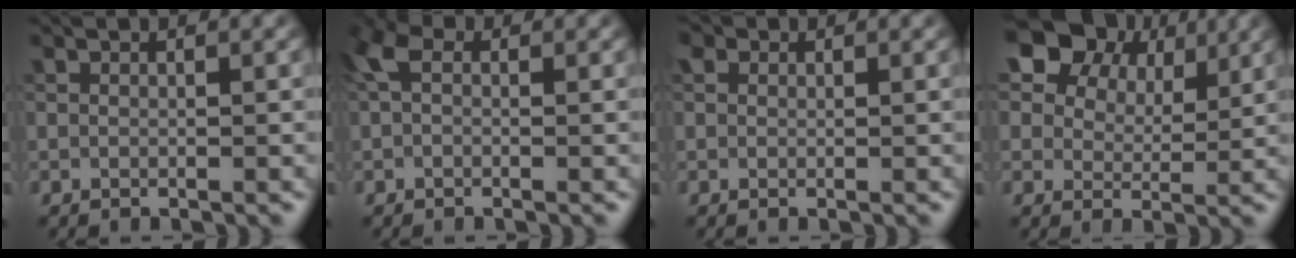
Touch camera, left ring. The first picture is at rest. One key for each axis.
{"total": 2.6, "fx": 0.5, "fy": 1.6, "fz": 1.9, "tx": -0.042, "ty": 0.011, "tz": -0.002}
{"total": 1.4, "fx": 0.8, "fy": 1.0, "fz": 0.6, "tx": -0.013, "ty": 0.002, "tz": 0.004}
{"total": 10.5, "fx": 6.6, "fy": 6.4, "fz": 5.1, "tx": -0.111, "ty": 0.016, "tz": 0.112}